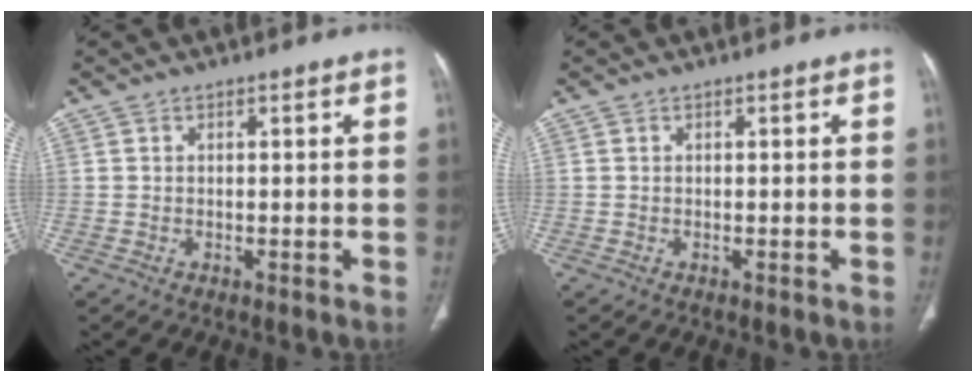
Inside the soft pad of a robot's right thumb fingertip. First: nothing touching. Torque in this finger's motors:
{"motor_torque": [-0.03, -0.34, -0.44, 0.09, -0.05]}